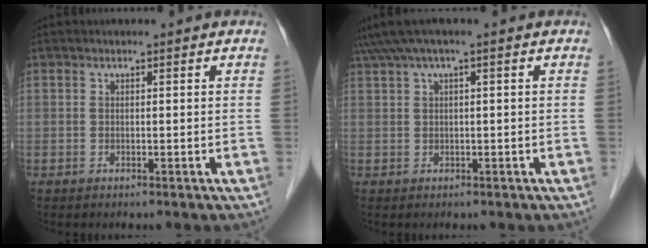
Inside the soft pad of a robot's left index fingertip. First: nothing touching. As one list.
[{"total": 3.4, "force": [1.9, 0.0, 2.9], "torque": [-0.066, 0.035, 0.039]}]